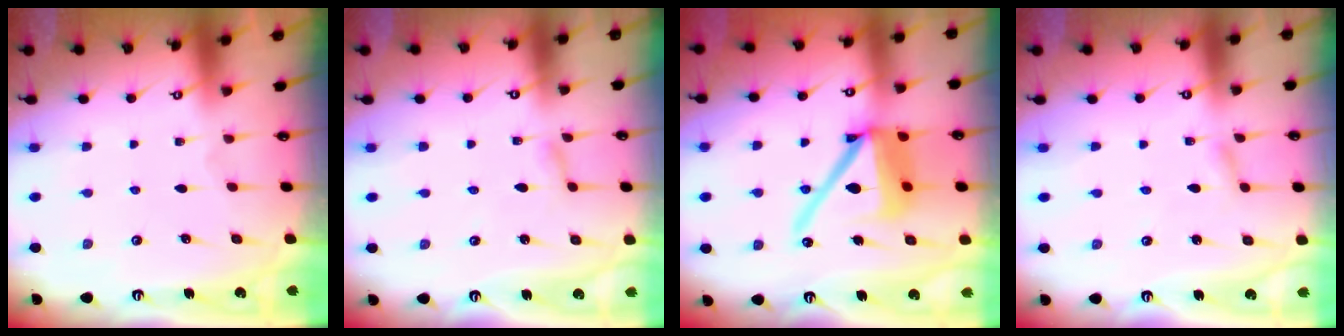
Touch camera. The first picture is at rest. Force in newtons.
{"total": 2.1, "press": 2.1, "slide": 0.3}
{"total": 16.7, "press": 16.5, "slide": 2.5}
{"total": 1.7, "press": 1.7, "slide": 0.2}